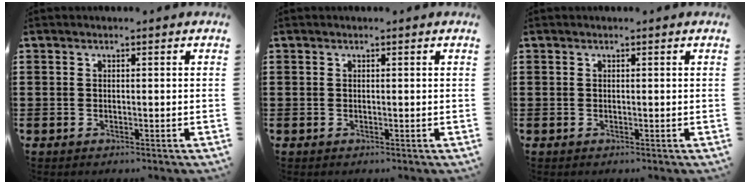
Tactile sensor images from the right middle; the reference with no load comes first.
{"total": 0.0}
{"total": 0.0}